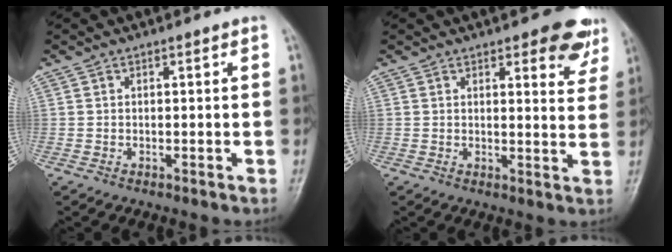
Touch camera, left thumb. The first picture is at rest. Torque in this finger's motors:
{"motor_torque": [0.12, 0.05, -0.19, 0.03, 0.08]}